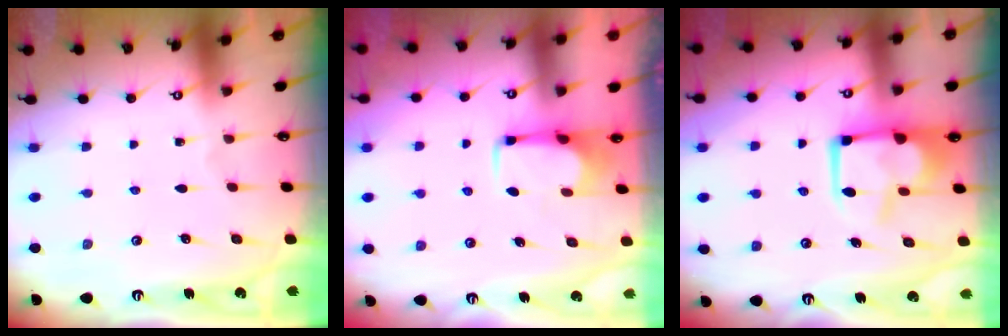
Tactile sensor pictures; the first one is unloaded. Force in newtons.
{"total": 2.8, "press": 2.8, "slide": 0.4}
{"total": 6.3, "press": 6.3, "slide": 1.0}